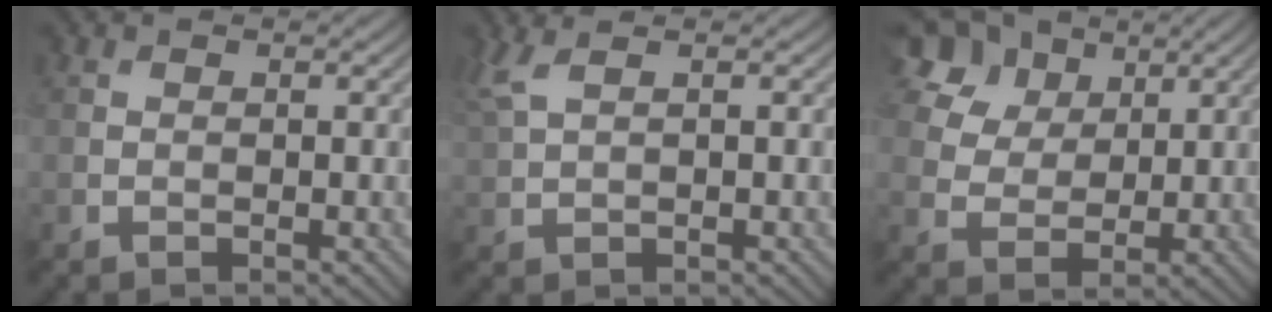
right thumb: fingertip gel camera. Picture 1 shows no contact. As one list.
[{"total": 3.2, "force": [1.8, 0.8, 2.6], "torque": [-0.071, 0.015, 0.041]}, {"total": 9.9, "force": [5.5, 6.8, 4.6], "torque": [-0.149, 0.012, 0.110]}]